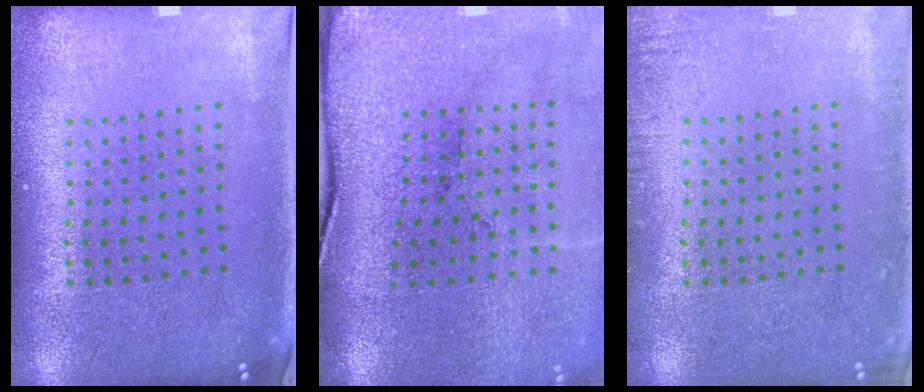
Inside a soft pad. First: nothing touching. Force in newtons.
{"total": 3.6, "press": 3.3, "slide": 1.5}
{"total": 1.7, "press": 1.7, "slide": 0.2}